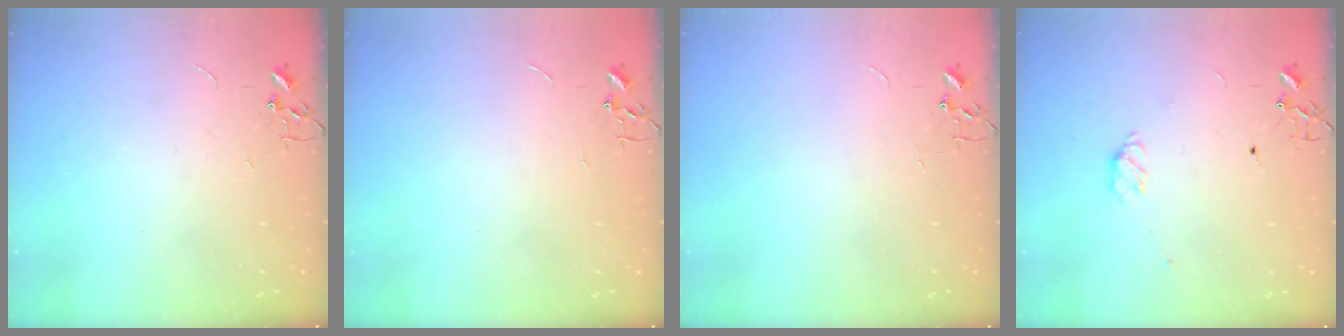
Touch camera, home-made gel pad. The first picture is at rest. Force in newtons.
{"total": 0.0}
{"total": 0.0}
{"total": 3.4, "press": 3.4, "slide": 0.7}